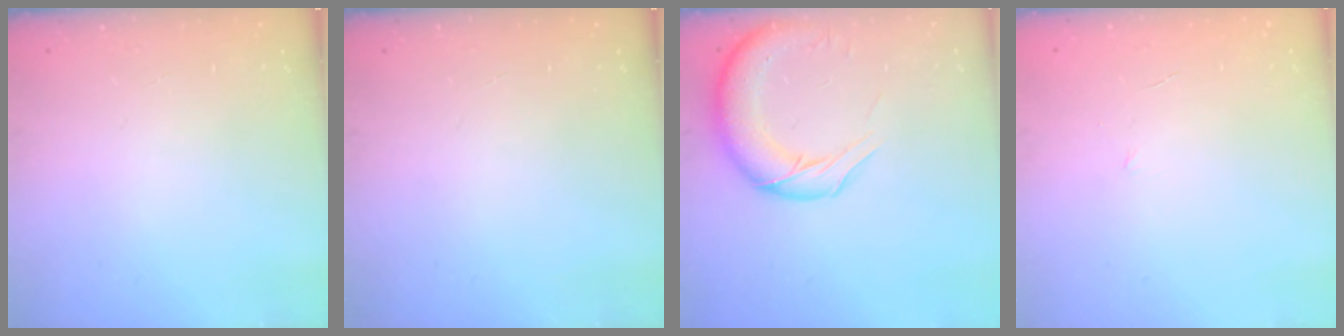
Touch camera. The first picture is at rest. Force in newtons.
{"total": 0.0}
{"total": 13.8, "press": 13.4, "slide": 3.5}
{"total": 3.6, "press": 3.5, "slide": 1.0}